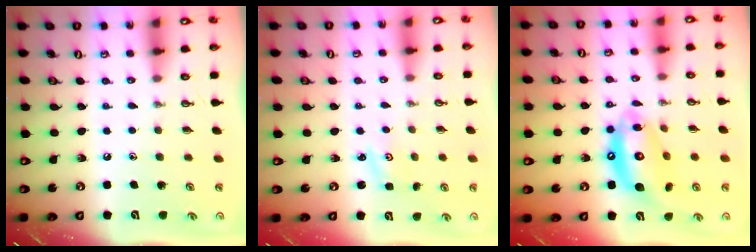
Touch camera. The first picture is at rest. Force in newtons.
{"total": 1.4, "press": 1.4, "slide": 0.3}
{"total": 15.7, "press": 15.5, "slide": 1.8}